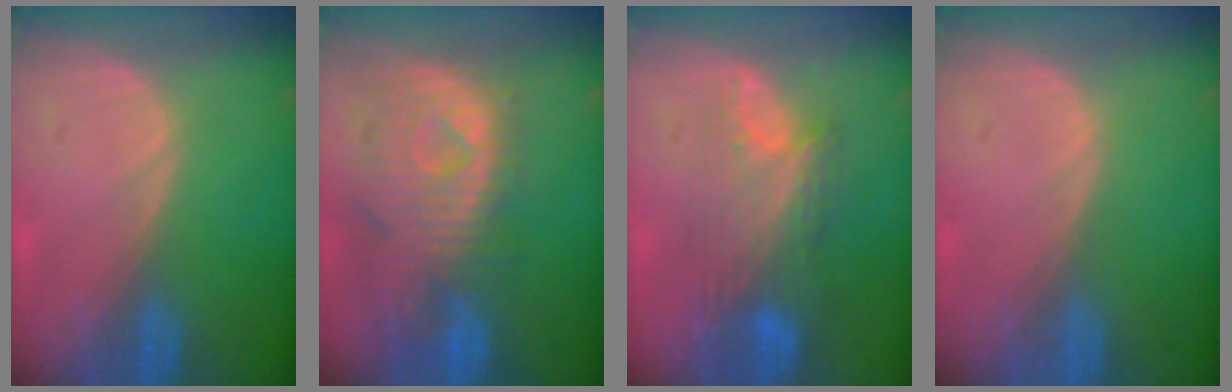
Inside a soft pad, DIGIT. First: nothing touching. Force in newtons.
{"total": 11.1, "press": 9.7, "slide": 5.5}
{"total": 9.1, "press": 8.0, "slide": 4.4}
{"total": 0.0}